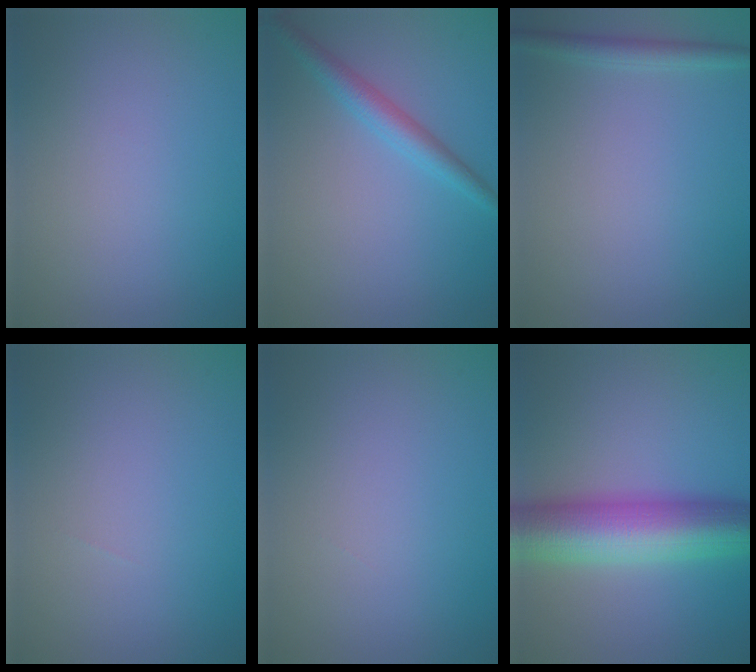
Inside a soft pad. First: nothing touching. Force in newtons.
{"total": 2.7, "press": 2.7, "slide": 0.0}
{"total": 1.7, "press": 1.7, "slide": 0.1}
{"total": 0.0}
{"total": 0.0}
{"total": 9.9, "press": 9.9, "slide": 0.1}